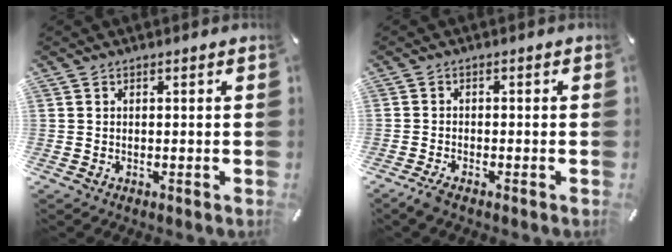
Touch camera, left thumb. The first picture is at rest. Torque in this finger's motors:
{"motor_torque": [-0.02, 0.13, 0.01, 0.01, 0.00]}